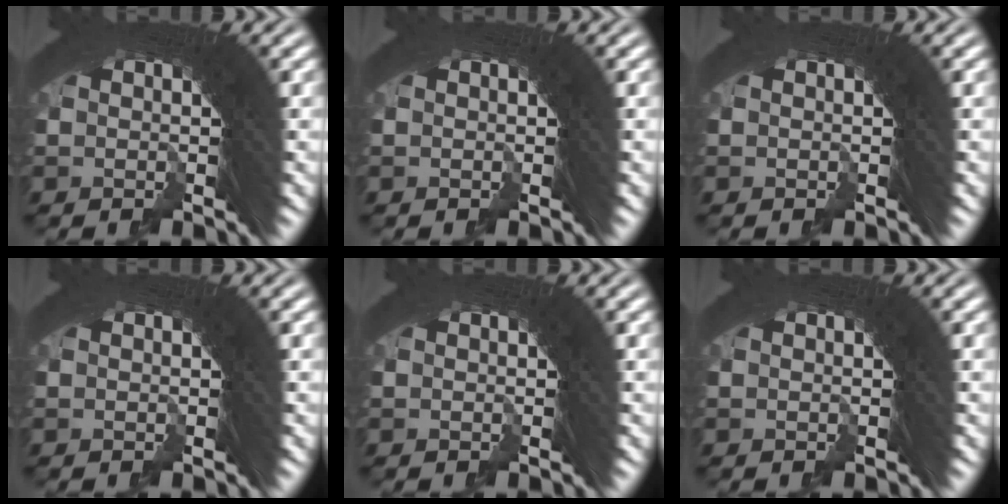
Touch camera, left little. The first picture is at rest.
{"total": 0.0}
{"total": 0.0}
{"total": 0.0}
{"total": 0.0}
{"total": 0.0}